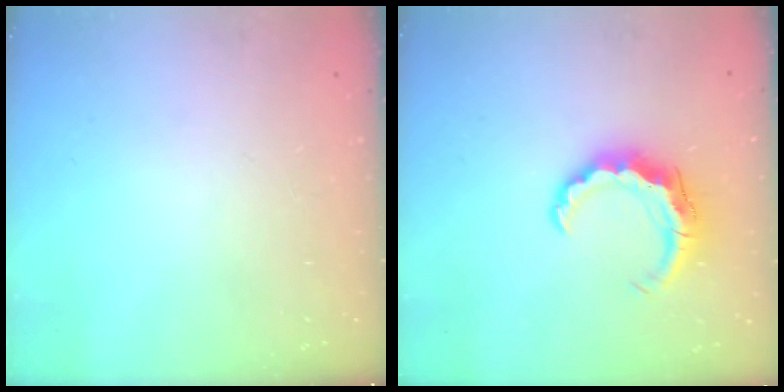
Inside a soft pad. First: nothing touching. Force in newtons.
{"total": 7.8, "press": 7.8, "slide": 0.4}